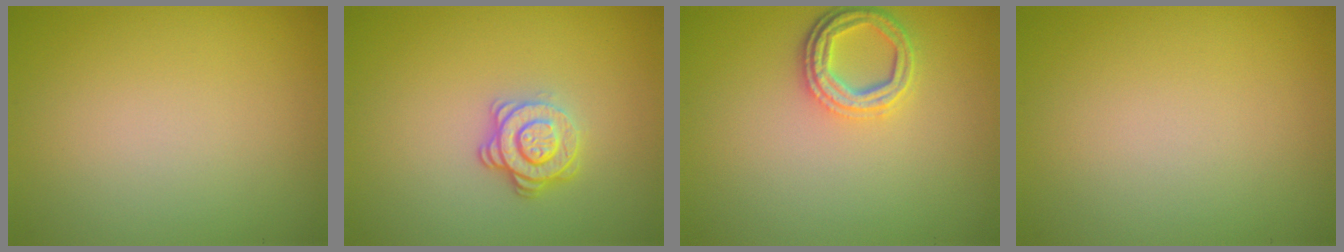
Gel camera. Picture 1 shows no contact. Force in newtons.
{"total": 2.8, "press": 2.5, "slide": 1.3}
{"total": 3.6, "press": 2.8, "slide": 2.3}
{"total": 0.0}